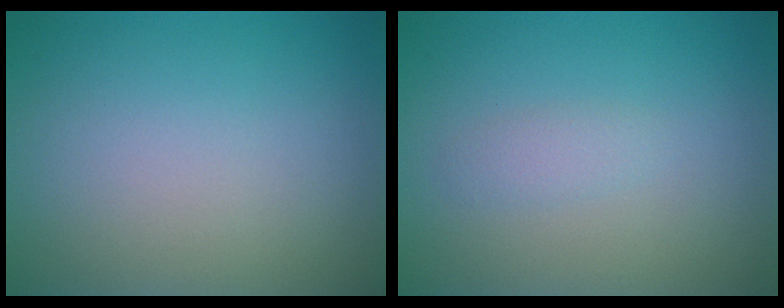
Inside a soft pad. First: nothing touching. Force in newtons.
{"total": 1.0, "press": 1.0, "slide": 0.0}